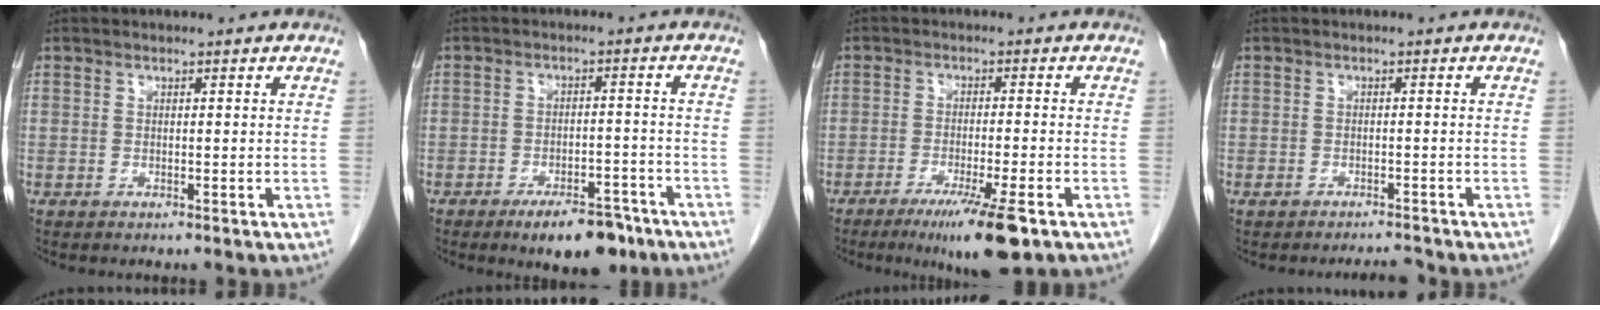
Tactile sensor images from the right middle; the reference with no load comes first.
{"total": 7.8, "force": [-5.6, 2.8, 4.7], "torque": [-0.064, -0.002, -0.082]}
{"total": 8.6, "force": [-5.2, -0.2, 6.9], "torque": [-0.116, -0.026, -0.083]}
{"total": 1.9, "force": [-1.8, 0.2, 0.5], "torque": [-0.012, -0.002, -0.025]}